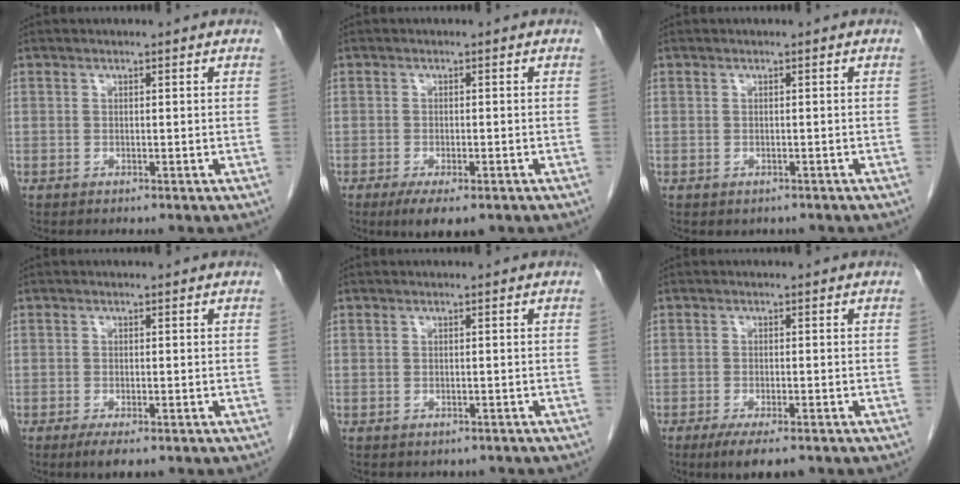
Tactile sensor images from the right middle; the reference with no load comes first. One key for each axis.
{"total": 5.6, "fx": -3.7, "fy": 1.7, "fz": 3.9, "tx": -0.056, "ty": -0.011, "tz": -0.054}
{"total": 0.9, "fx": -0.6, "fy": 0.6, "fz": 0.1, "tx": -0.003, "ty": 0.001, "tz": -0.006}
{"total": 3.3, "fx": -2.2, "fy": 1.0, "fz": 2.3, "tx": -0.036, "ty": -0.005, "tz": -0.031}
{"total": 1.5, "fx": -1.2, "fy": 0.9, "fz": 0.2, "tx": -0.005, "ty": 0.001, "tz": -0.014}
{"total": 6.2, "fx": -4.4, "fy": 1.4, "fz": 4.1, "tx": -0.060, "ty": -0.013, "tz": -0.065}